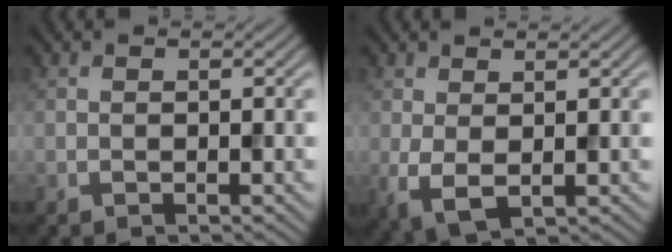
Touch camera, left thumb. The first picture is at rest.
{"total": 3.3, "force": [0.6, 1.7, 2.8], "torque": [-0.072, -0.006, 0.012]}